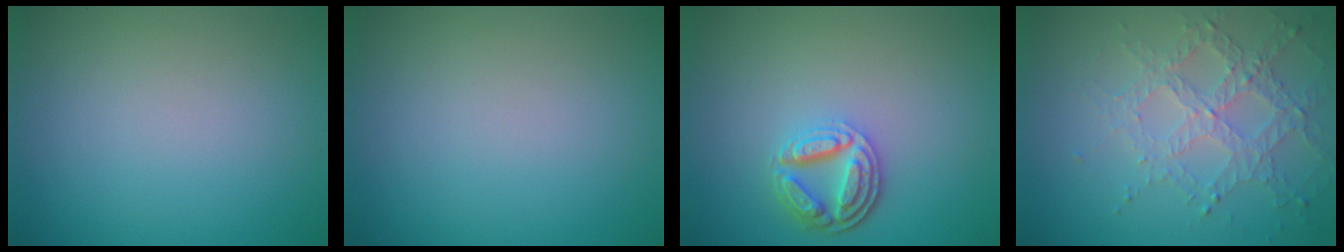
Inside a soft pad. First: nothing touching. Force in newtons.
{"total": 0.0}
{"total": 4.1, "press": 3.3, "slide": 2.5}
{"total": 3.9, "press": 3.0, "slide": 2.5}